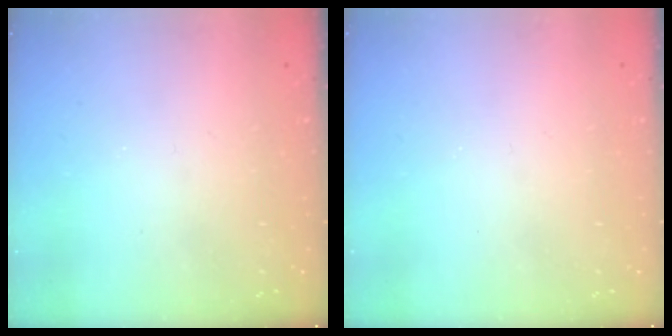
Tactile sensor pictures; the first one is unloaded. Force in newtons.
{"total": 0.0}